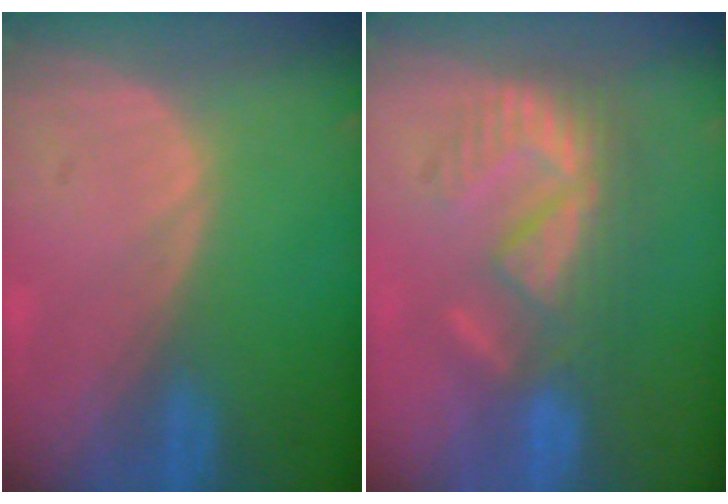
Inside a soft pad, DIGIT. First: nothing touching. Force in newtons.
{"total": 9.5, "press": 8.1, "slide": 4.8}